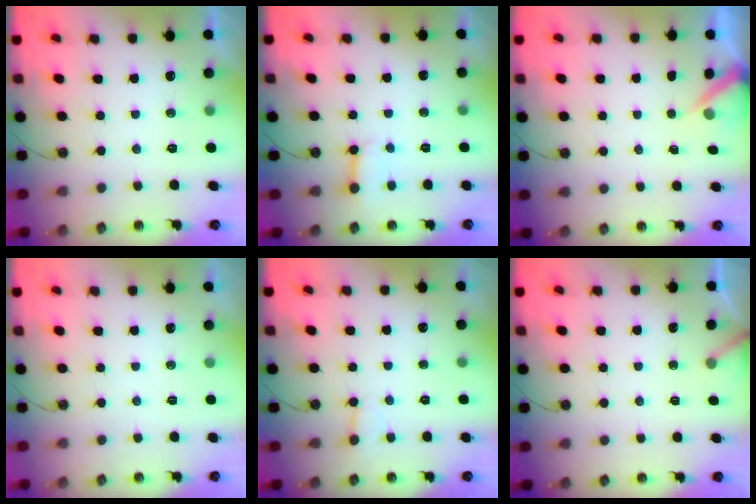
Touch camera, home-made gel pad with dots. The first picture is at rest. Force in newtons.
{"total": 4.0, "press": 4.0, "slide": 0.4}
{"total": 3.7, "press": 3.7, "slide": 0.3}
{"total": 0.0}
{"total": 2.5, "press": 2.4, "slide": 0.5}
{"total": 1.9, "press": 1.9, "slide": 0.1}